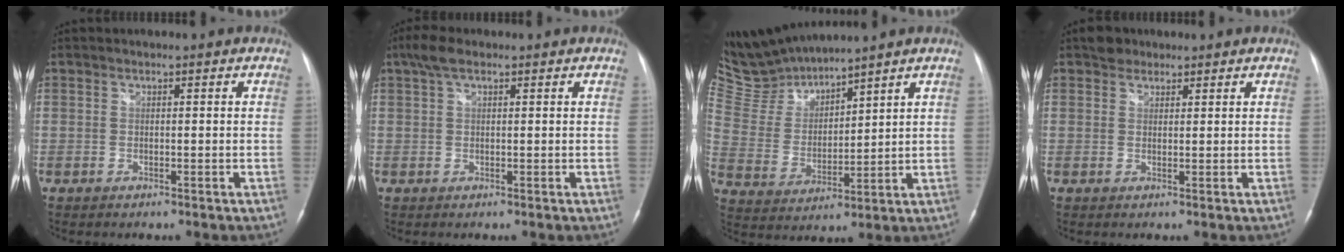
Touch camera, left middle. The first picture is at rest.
{"total": 3.4, "force": [2.1, 1.3, 2.4], "torque": [-0.055, 0.020, 0.040]}
{"total": 8.8, "force": [8.8, -0.2, 0.3], "torque": [-0.037, 0.009, 0.200]}
{"total": 2.4, "force": [1.7, 1.6, 0.4], "torque": [-0.007, 0.006, 0.025]}